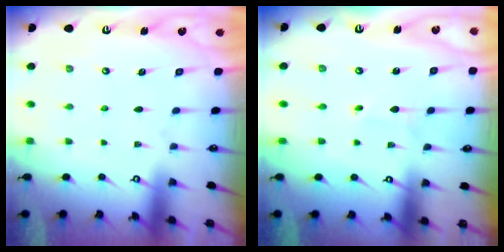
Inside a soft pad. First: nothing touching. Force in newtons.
{"total": 0.6, "press": 0.6, "slide": 0.1}